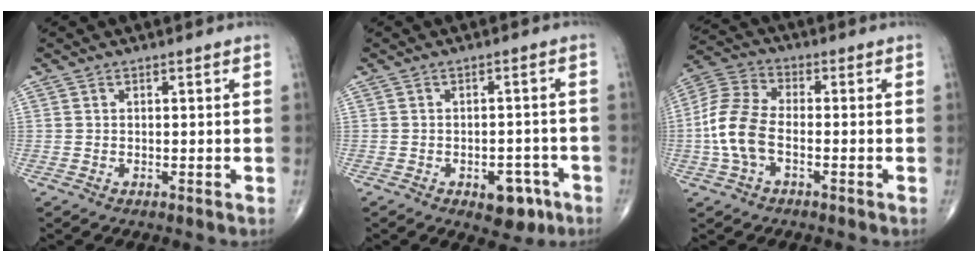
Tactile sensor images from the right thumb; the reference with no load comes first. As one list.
[{"total": 6.1, "force": [-3.1, 3.5, 4.0], "torque": [-0.026, 0.019, -0.034]}, {"total": 10.3, "force": [-2.2, 5.8, 8.2], "torque": [-0.182, 0.027, -0.051]}]